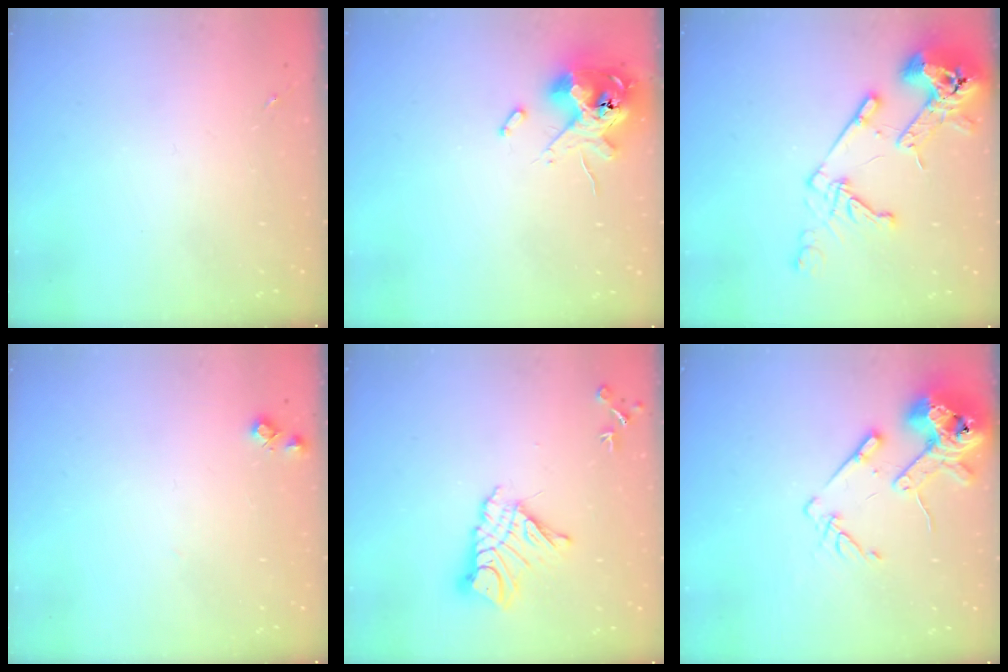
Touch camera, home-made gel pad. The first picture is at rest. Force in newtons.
{"total": 14.6, "press": 14.4, "slide": 2.8}
{"total": 18.8, "press": 18.6, "slide": 2.5}
{"total": 6.6, "press": 6.6, "slide": 0.6}
{"total": 13.7, "press": 13.7, "slide": 1.3}
{"total": 15.2, "press": 14.9, "slide": 2.8}